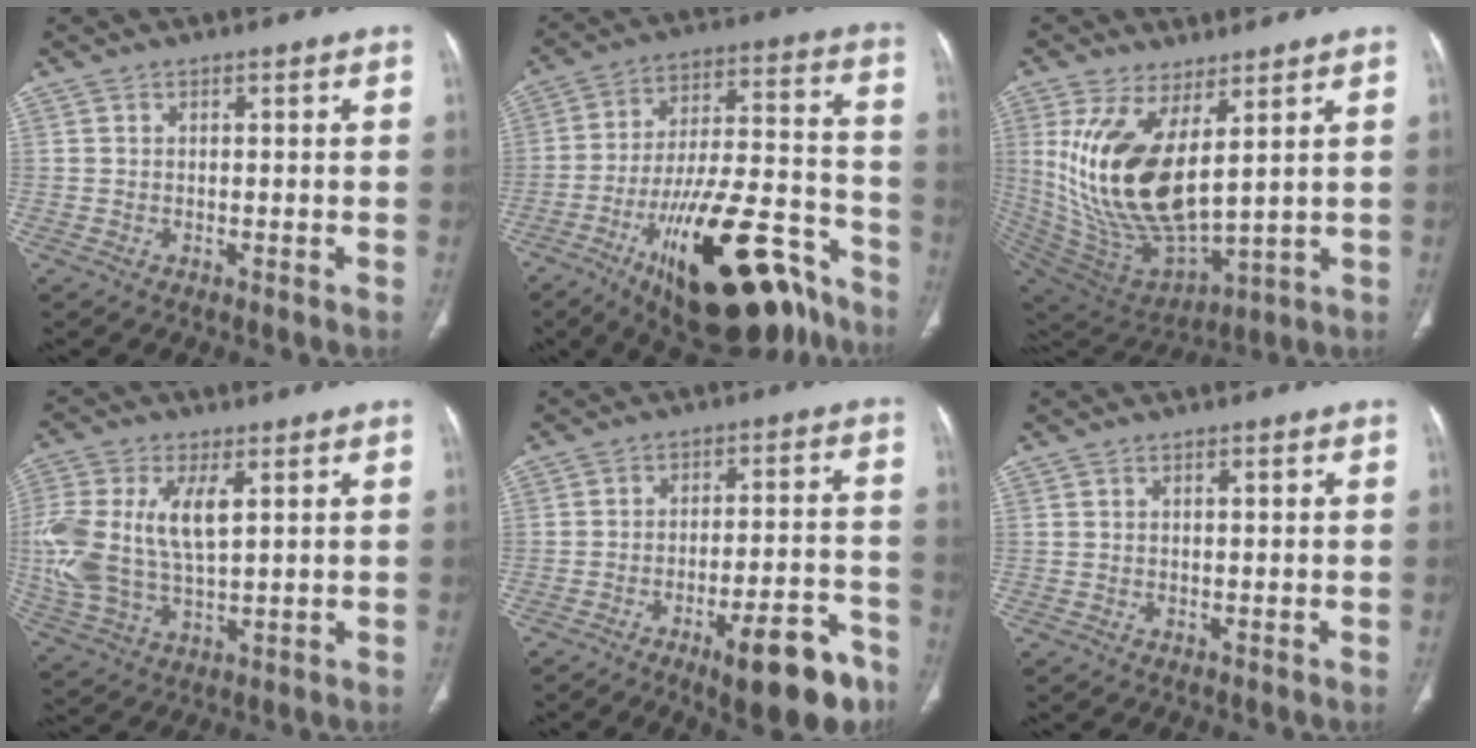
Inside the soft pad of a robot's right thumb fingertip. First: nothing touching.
{"total": 27.2, "force": [-15.9, 9.7, 19.9], "torque": [-0.272, 0.082, -0.246]}
{"total": 19.1, "force": [5.5, 8.5, 16.2], "torque": [-0.319, -0.038, 0.130]}
{"total": 16.3, "force": [3.1, 8.4, 13.7], "torque": [-0.312, 0.000, 0.066]}
{"total": 14.2, "force": [-8.5, 4.2, 10.5], "torque": [-0.127, 0.060, -0.115]}
{"total": 1.1, "force": [0.4, 0.3, 1.0], "torque": [-0.018, 0.003, 0.007]}